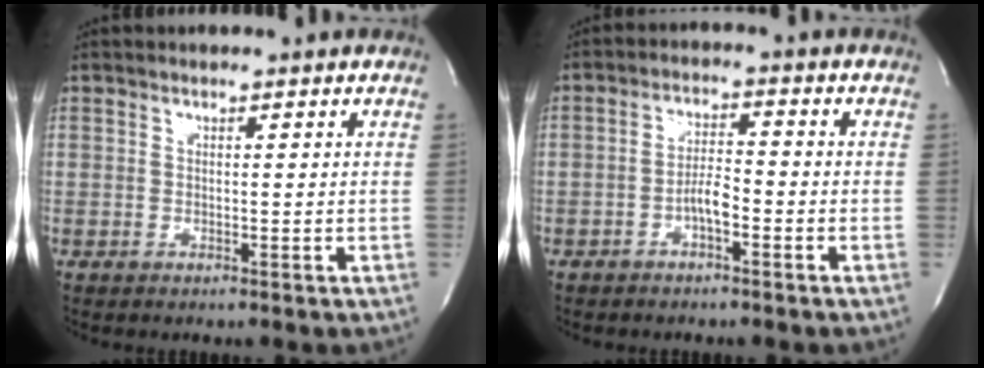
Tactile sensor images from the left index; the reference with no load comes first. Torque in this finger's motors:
{"motor_torque": [0.51, 0.16, 0.19, 0.03]}